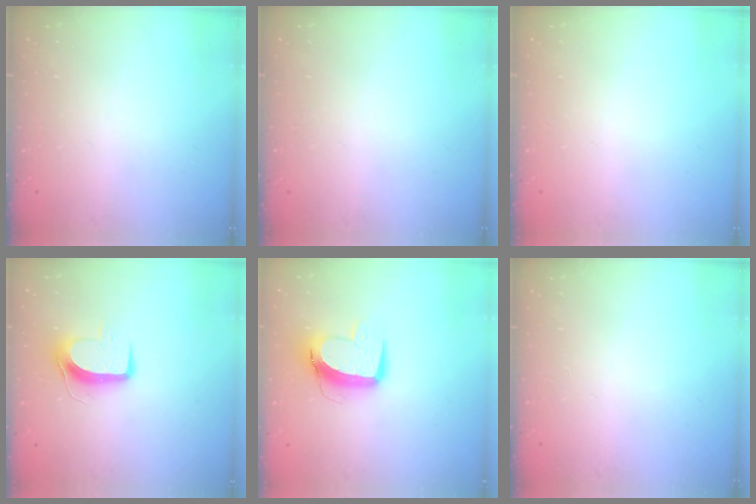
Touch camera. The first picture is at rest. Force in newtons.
{"total": 0.0}
{"total": 0.0}
{"total": 8.8, "press": 8.8, "slide": 0.2}
{"total": 11.7, "press": 11.6, "slide": 1.2}
{"total": 0.0}